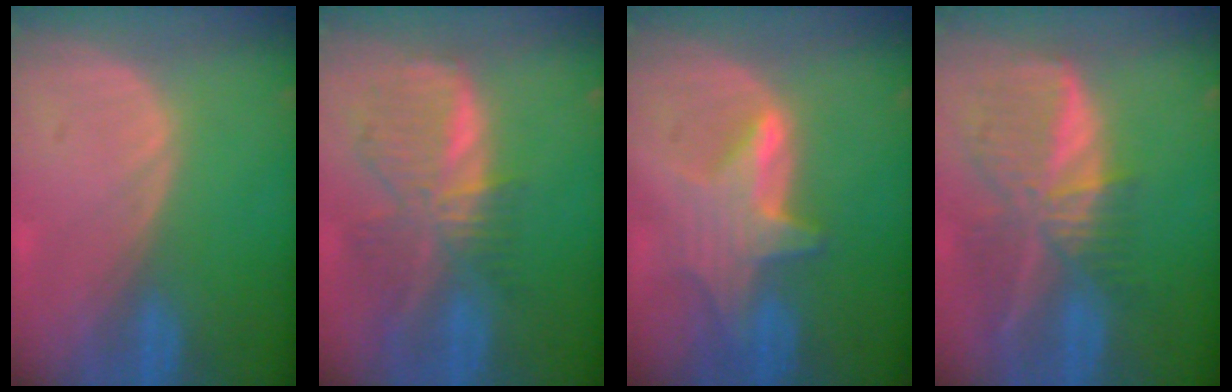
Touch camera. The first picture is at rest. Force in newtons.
{"total": 8.9, "press": 7.8, "slide": 4.4}
{"total": 6.9, "press": 6.4, "slide": 2.6}
{"total": 9.5, "press": 8.4, "slide": 4.6}